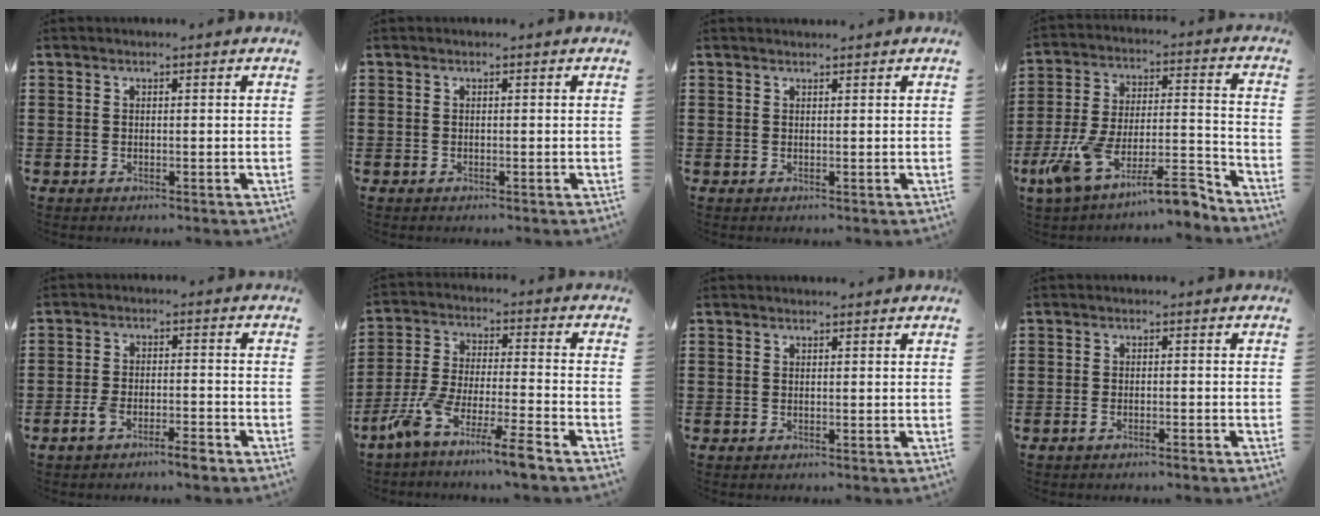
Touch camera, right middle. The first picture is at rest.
{"total": 0.0}
{"total": 0.7, "force": [0.7, 0.1, 0.0], "torque": [-0.002, 0.001, 0.014]}
{"total": 12.9, "force": [-10.0, 2.2, 7.8], "torque": [-0.146, 0.022, -0.189]}
{"total": 4.1, "force": [-2.9, 1.1, 2.6], "torque": [-0.058, 0.003, -0.059]}
{"total": 9.0, "force": [-7.6, -0.4, 4.8], "torque": [-0.114, -0.011, -0.157]}
{"total": 0.0}
{"total": 1.1, "force": [-0.9, 0.2, 0.6], "torque": [-0.014, -0.003, -0.017]}